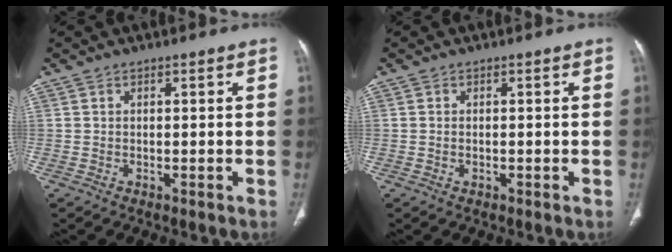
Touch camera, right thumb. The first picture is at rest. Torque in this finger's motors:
{"motor_torque": [-0.47, -0.19, -0.53, 0.12, -0.06]}